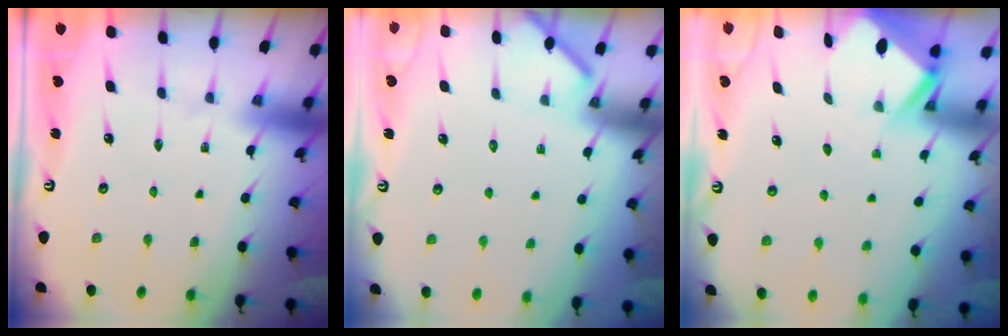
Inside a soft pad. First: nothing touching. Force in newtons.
{"total": 1.7, "press": 1.6, "slide": 0.1}
{"total": 2.9, "press": 2.9, "slide": 0.3}